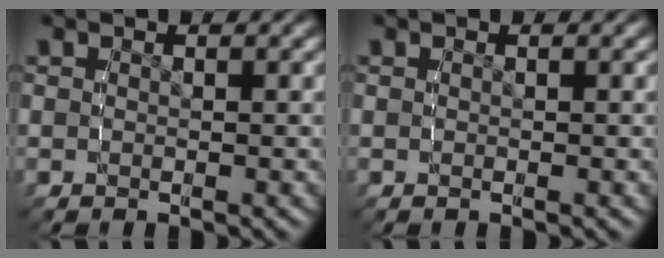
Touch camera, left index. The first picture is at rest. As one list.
[{"total": 0.0}]